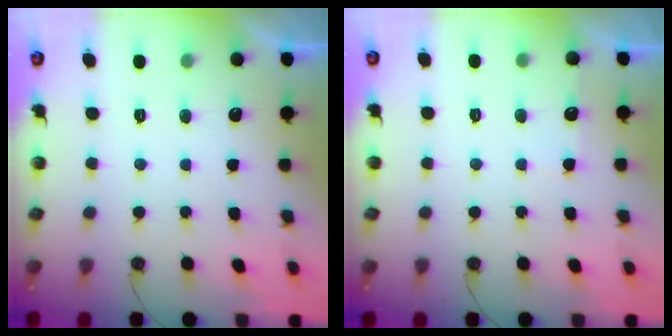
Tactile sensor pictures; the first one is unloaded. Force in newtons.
{"total": 4.4, "press": 4.4, "slide": 0.6}